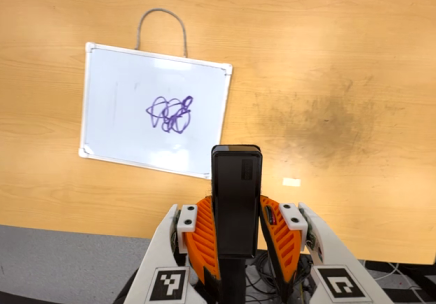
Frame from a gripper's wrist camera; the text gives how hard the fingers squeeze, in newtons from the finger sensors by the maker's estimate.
{"total": 4.3, "left": 2.8, "right": 5.8}